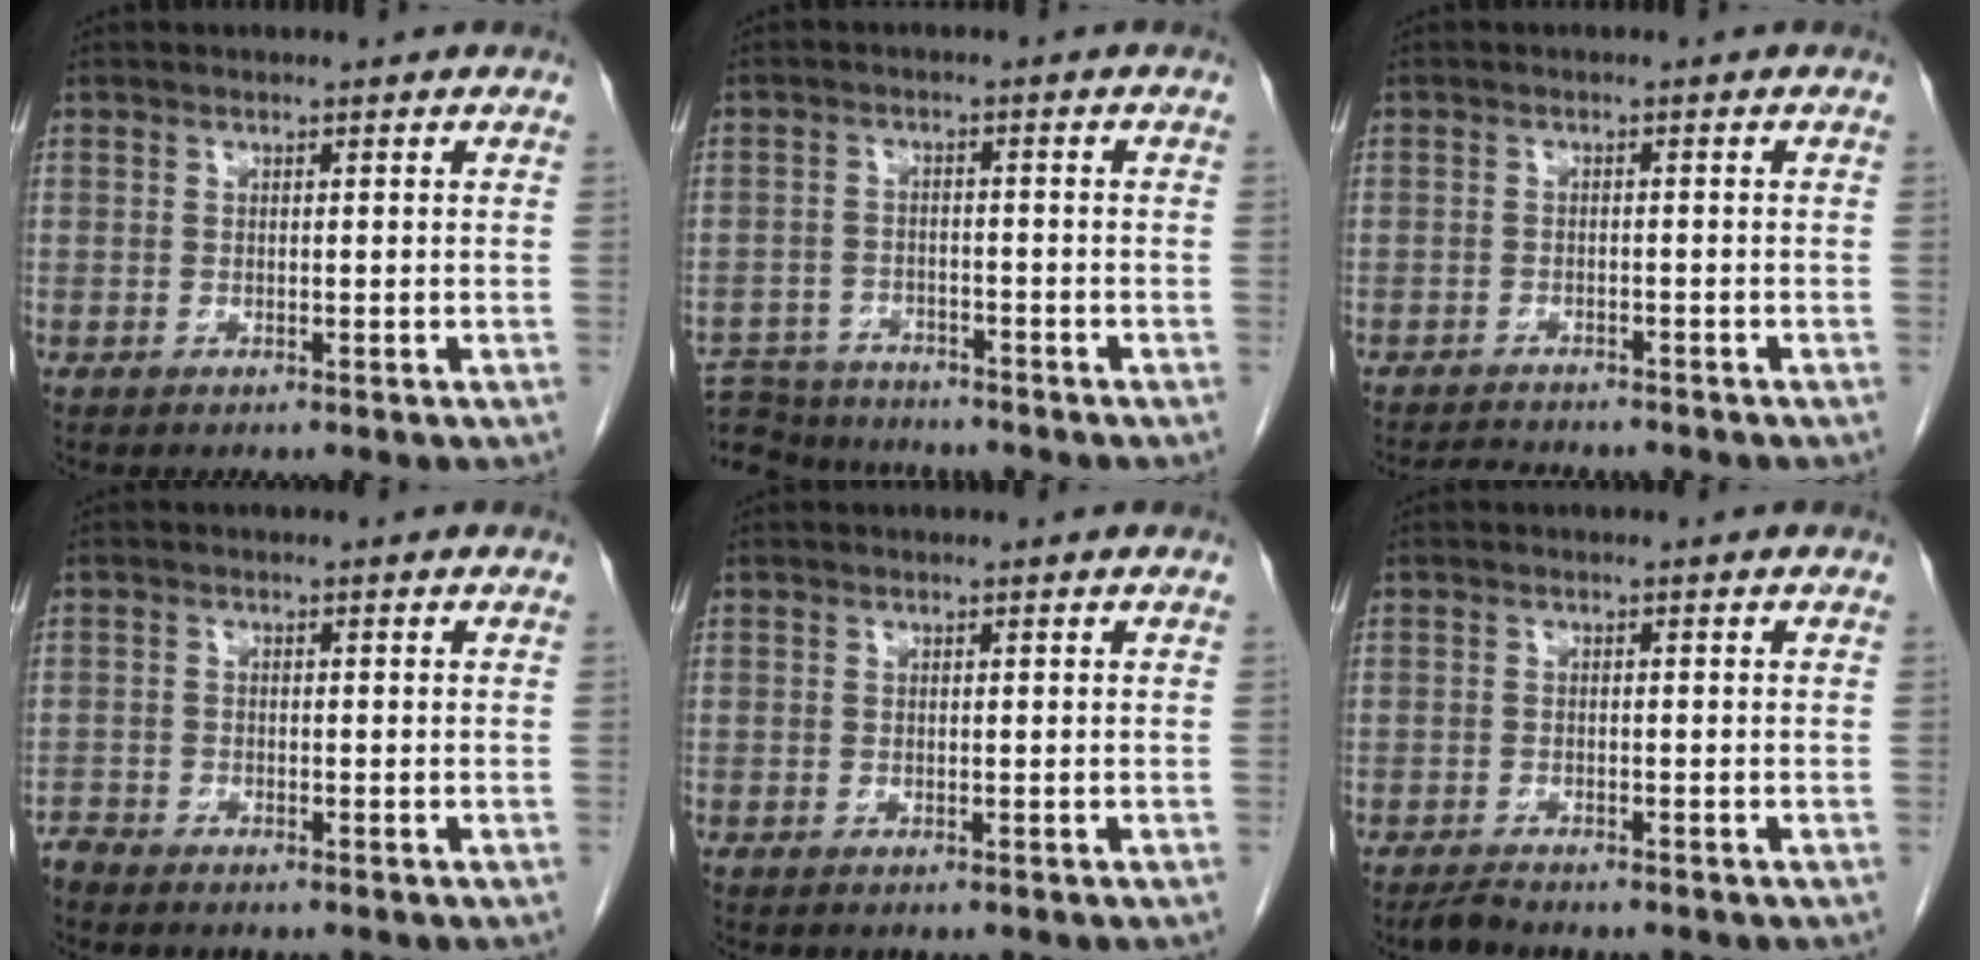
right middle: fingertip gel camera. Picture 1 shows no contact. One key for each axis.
{"total": 9.9, "fx": -9.4, "fy": 2.7, "fz": 1.7, "tx": -0.038, "ty": 0.005, "tz": -0.147}
{"total": 5.6, "fx": -5.3, "fy": 1.0, "fz": 1.5, "tx": -0.024, "ty": -0.010, "tz": -0.081}
{"total": 1.6, "fx": -1.6, "fy": 0.2, "fz": -0.1, "tx": 0.001, "ty": -0.004, "tz": -0.030}
{"total": 0.0}
{"total": 1.6, "fx": -1.5, "fy": 0.1, "fz": 0.3, "tx": -0.010, "ty": -0.006, "tz": -0.027}